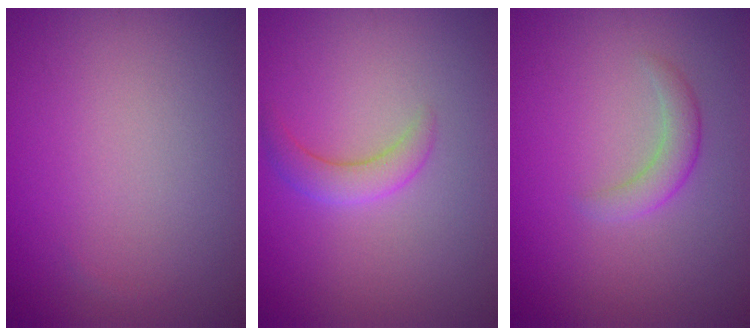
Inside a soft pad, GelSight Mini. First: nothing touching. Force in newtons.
{"total": 2.1, "press": 2.1, "slide": 0.1}
{"total": 1.9, "press": 1.9, "slide": 0.1}